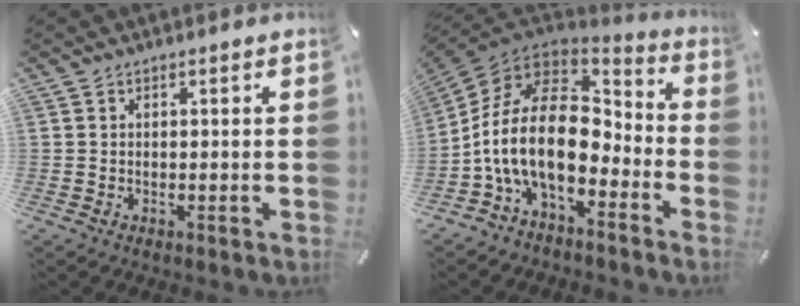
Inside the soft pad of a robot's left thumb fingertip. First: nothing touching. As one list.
[{"total": 20.8, "force": [-3.9, 13.0, 15.8], "torque": [-0.334, 0.012, -0.067]}]